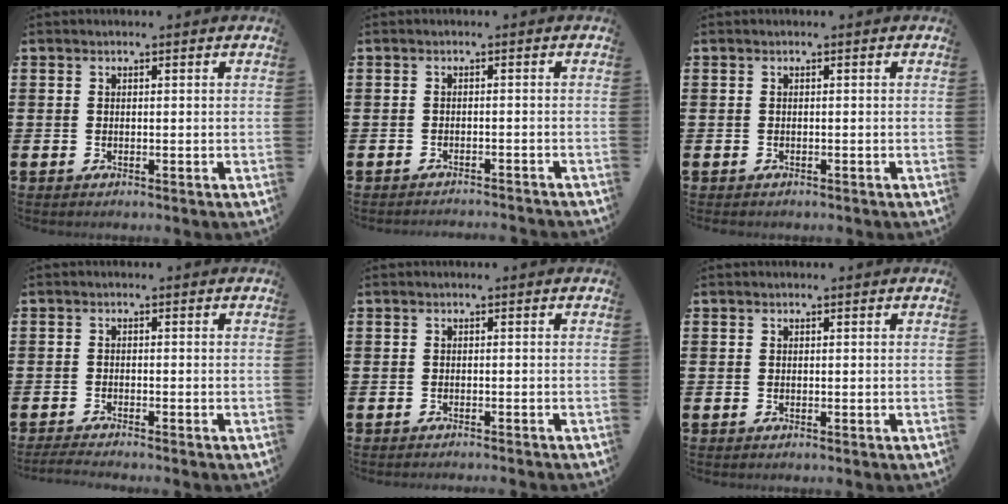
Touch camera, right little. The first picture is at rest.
{"total": 1.1, "force": [-1.1, -0.2, -0.1], "torque": [-0.001, 0.003, -0.024]}
{"total": 0.0}
{"total": 1.3, "force": [-1.1, -0.1, 0.6], "torque": [-0.009, 0.001, -0.022]}
{"total": 0.6, "force": [-0.6, -0.2, 0.0], "torque": [0.001, -0.001, -0.012]}
{"total": 0.0}